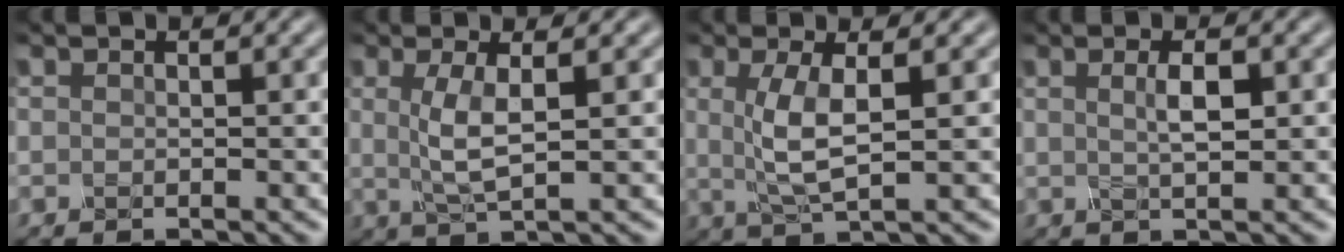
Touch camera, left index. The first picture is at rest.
{"total": 3.4, "force": [0.7, 0.7, 3.2], "torque": [-0.071, -0.003, 0.015]}
{"total": 4.2, "force": [0.7, 1.0, 4.0], "torque": [-0.084, -0.002, 0.017]}
{"total": 2.3, "force": [0.6, 0.5, 2.2], "torque": [-0.040, 0.003, 0.010]}